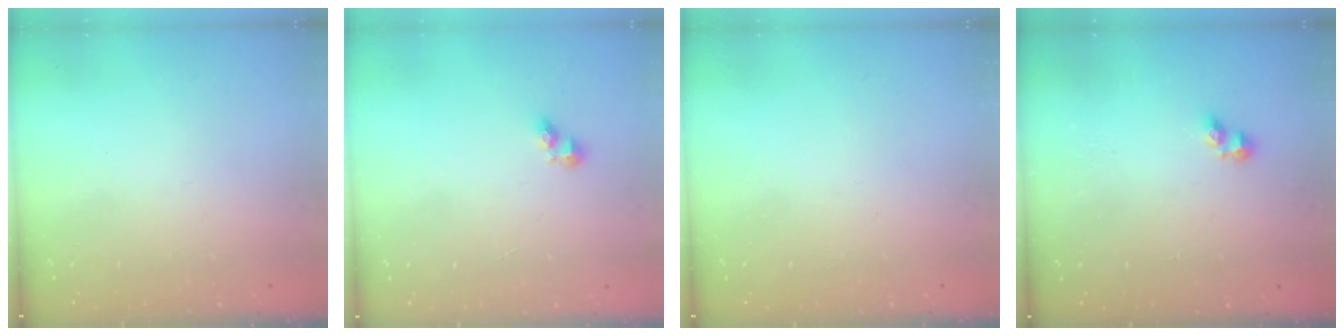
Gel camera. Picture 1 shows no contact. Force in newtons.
{"total": 2.9, "press": 2.9, "slide": 0.4}
{"total": 0.0}
{"total": 2.3, "press": 2.3, "slide": 0.5}